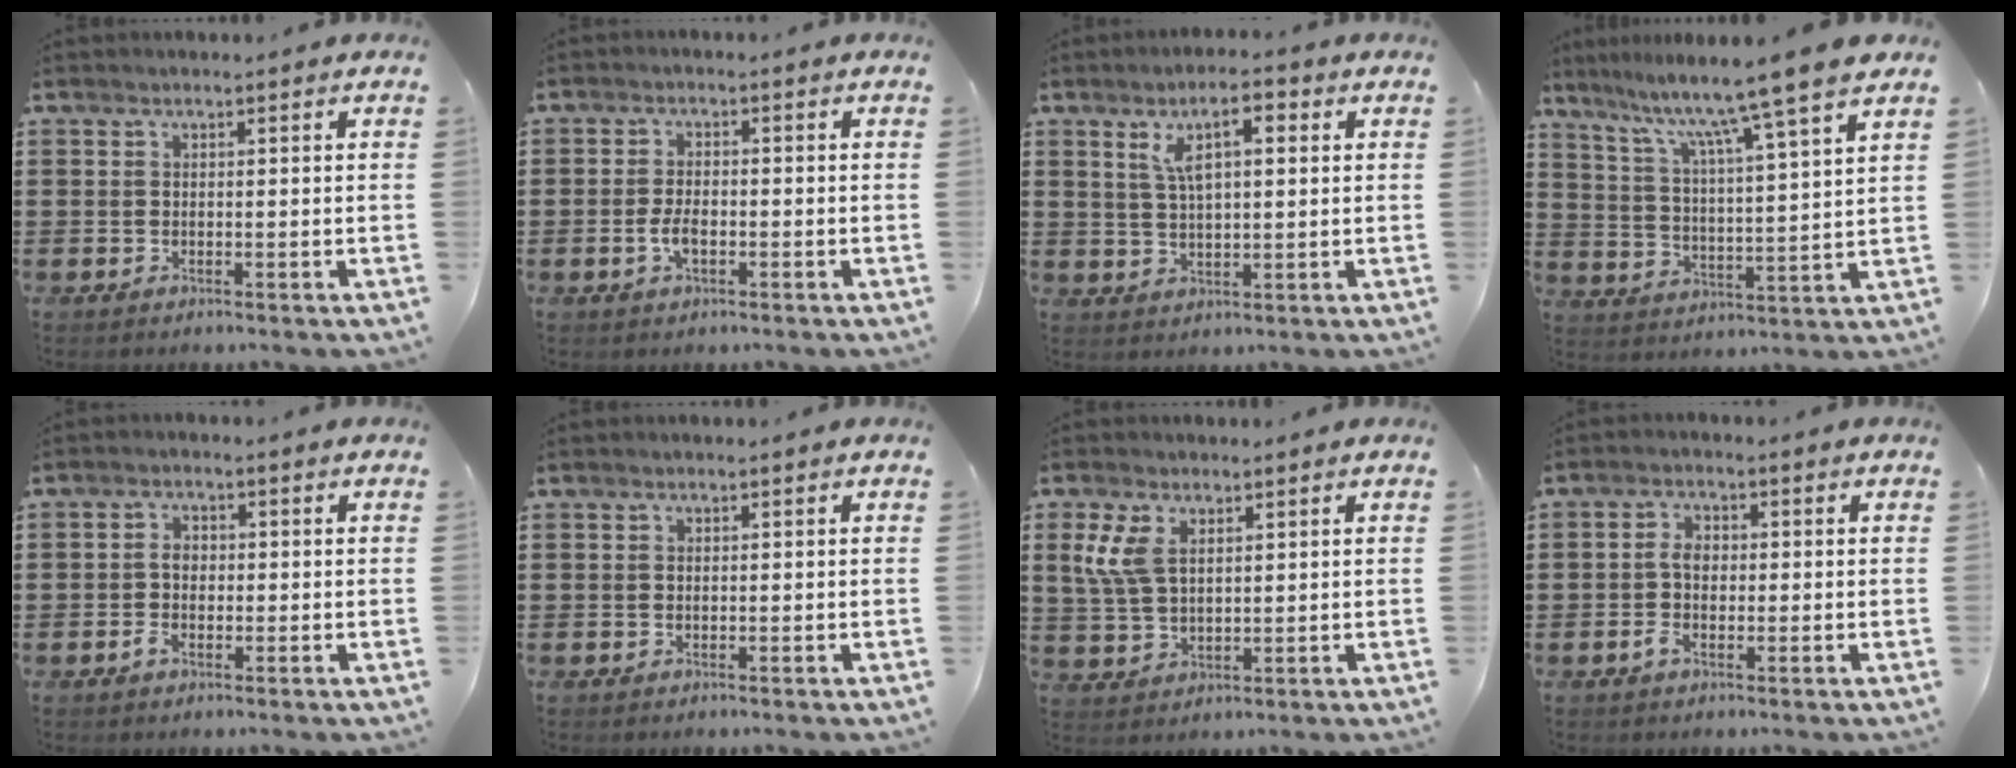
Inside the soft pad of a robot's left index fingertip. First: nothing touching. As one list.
[{"total": 3.2, "force": [-1.1, 1.4, 2.7], "torque": [-0.064, -0.002, -0.023]}, {"total": 6.2, "force": [2.5, 2.2, 5.3], "torque": [-0.103, 0.008, 0.039]}, {"total": 10.3, "force": [8.3, -1.6, 5.9], "torque": [-0.136, -0.063, 0.127]}, {"total": 2.6, "force": [-0.5, 1.6, 2.0], "torque": [-0.045, 0.001, -0.013]}, {"total": 0.0}, {"total": 6.0, "force": [2.5, 3.2, 4.5], "torque": [-0.120, 0.000, 0.038]}, {"total": 3.3, "force": [-0.6, 1.8, 2.7], "torque": [-0.066, 0.002, -0.015]}]